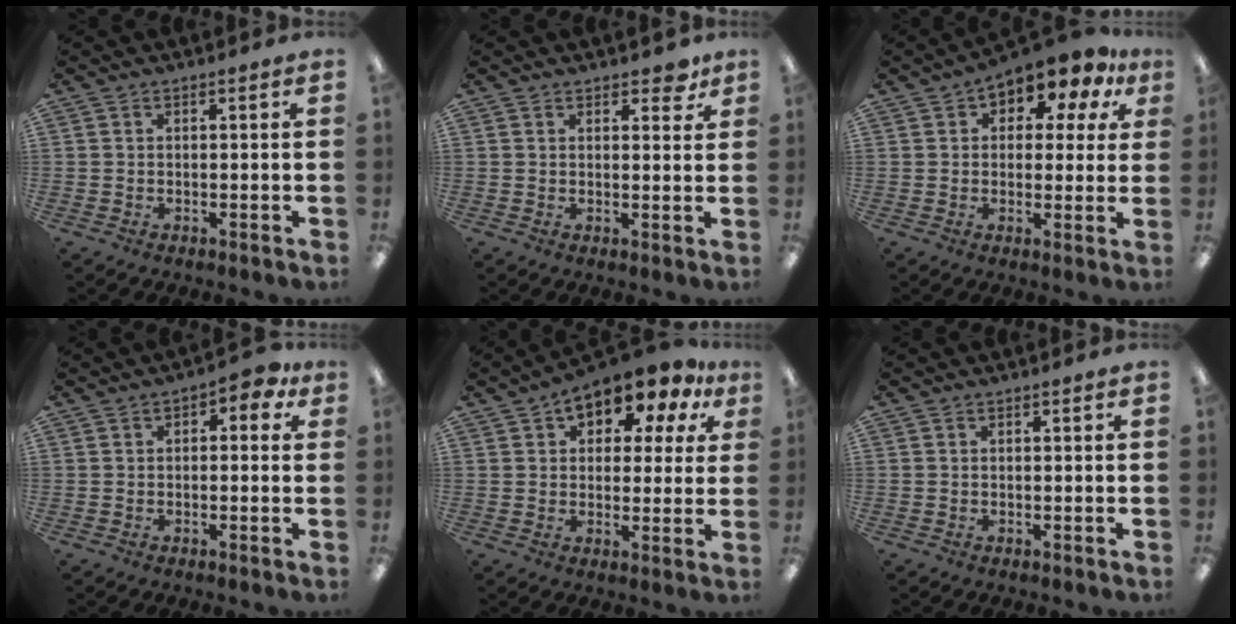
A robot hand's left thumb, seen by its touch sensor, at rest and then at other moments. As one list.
[{"total": 3.8, "force": [2.9, 1.8, 1.6], "torque": [-0.006, -0.013, 0.047]}, {"total": 8.9, "force": [6.2, 4.6, 4.5], "torque": [-0.075, -0.044, 0.109]}, {"total": 3.8, "force": [0.7, 2.1, 3.0], "torque": [-0.036, 0.003, 0.006]}, {"total": 11.1, "force": [7.9, 5.5, 5.4], "torque": [-0.082, -0.051, 0.139]}, {"total": 0.0}]